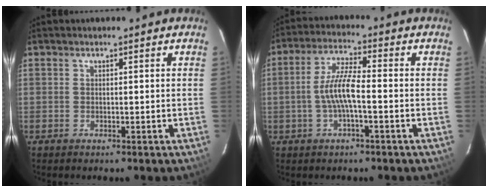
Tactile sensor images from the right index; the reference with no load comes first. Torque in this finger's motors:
{"motor_torque": [0.32, -0.07, 0.23, 0.13]}